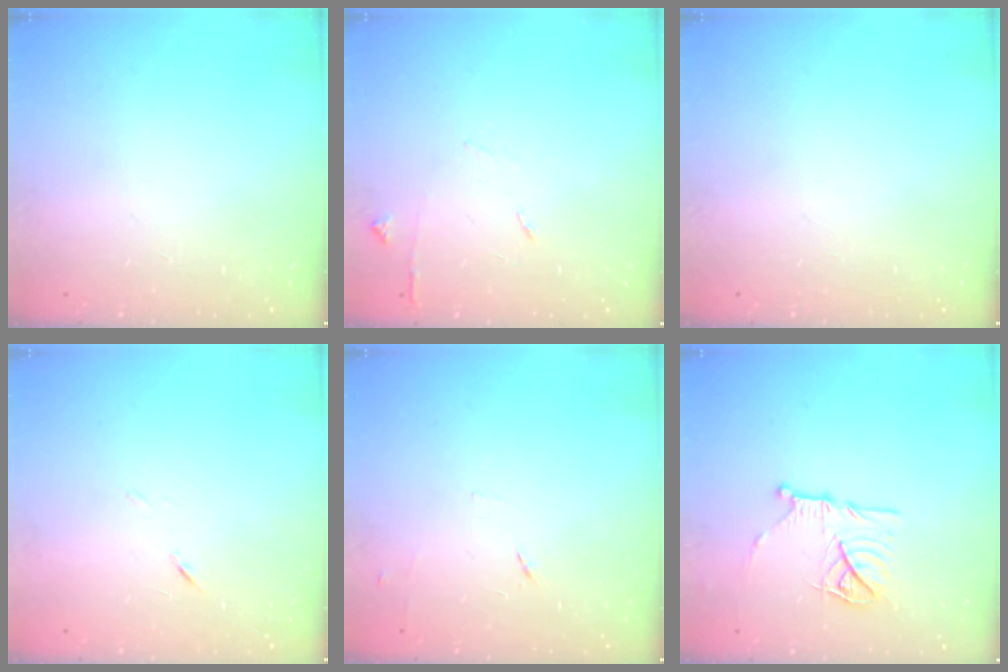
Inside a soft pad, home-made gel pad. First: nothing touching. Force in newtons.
{"total": 6.2, "press": 6.1, "slide": 0.8}
{"total": 0.0}
{"total": 4.0, "press": 3.9, "slide": 0.8}
{"total": 4.3, "press": 4.3, "slide": 0.6}
{"total": 14.9, "press": 14.8, "slide": 1.4}